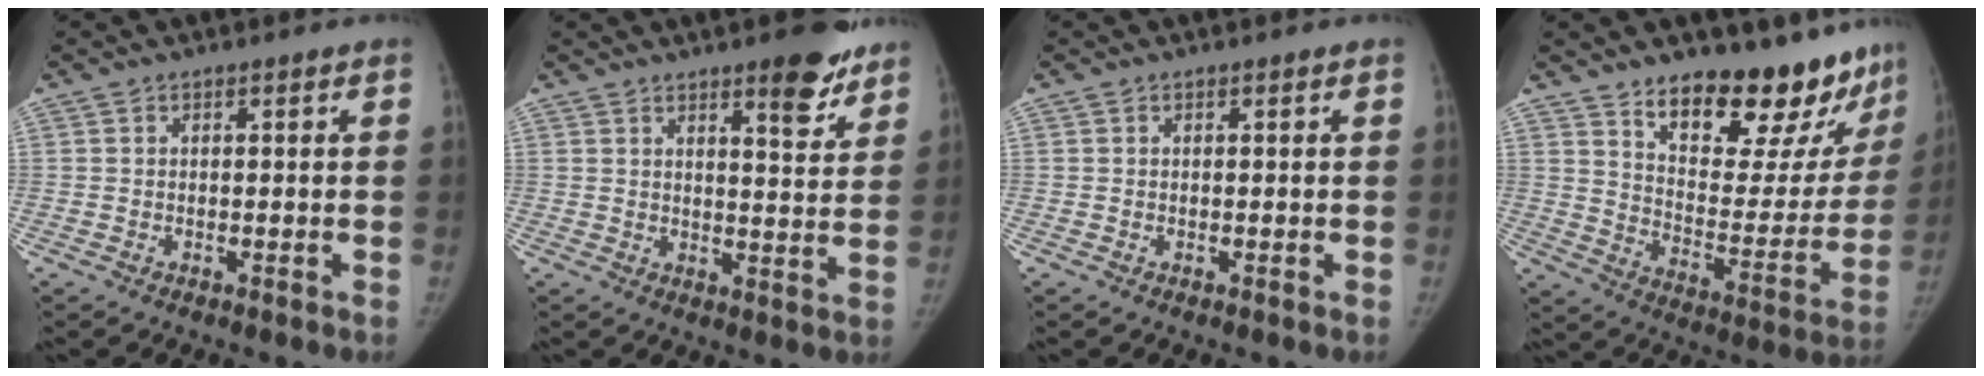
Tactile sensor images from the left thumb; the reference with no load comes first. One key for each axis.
{"total": 8.7, "fx": 6.0, "fy": 2.5, "fz": 5.8, "tx": -0.052, "ty": -0.038, "tz": 0.080}
{"total": 0.0}
{"total": 23.9, "fx": 18.4, "fy": 9.3, "fz": 12.2, "tx": -0.124, "ty": -0.119, "tz": 0.264}